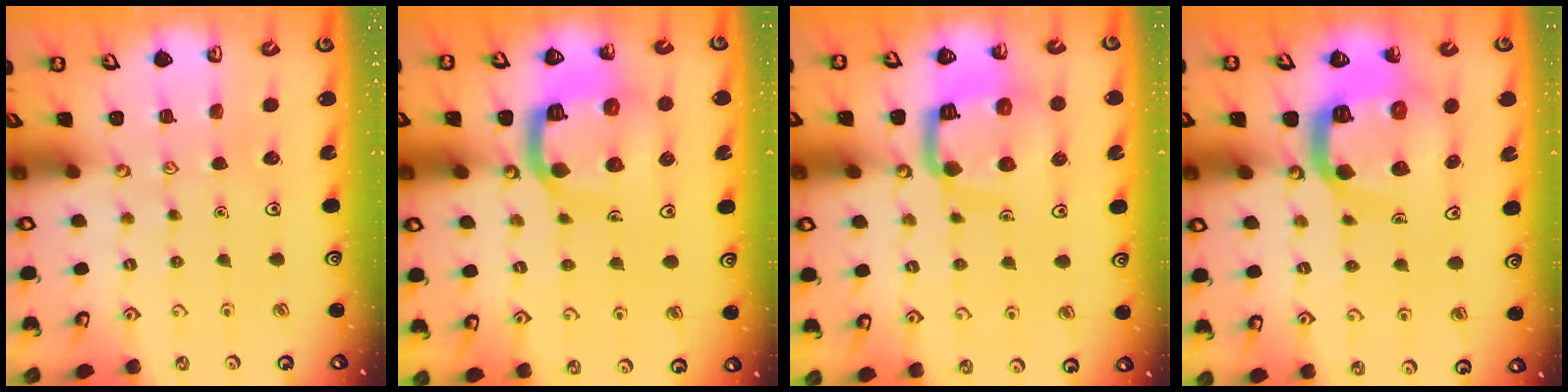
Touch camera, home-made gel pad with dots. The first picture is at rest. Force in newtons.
{"total": 13.5, "press": 13.4, "slide": 1.6}
{"total": 12.6, "press": 12.6, "slide": 1.4}
{"total": 14.4, "press": 14.3, "slide": 1.7}